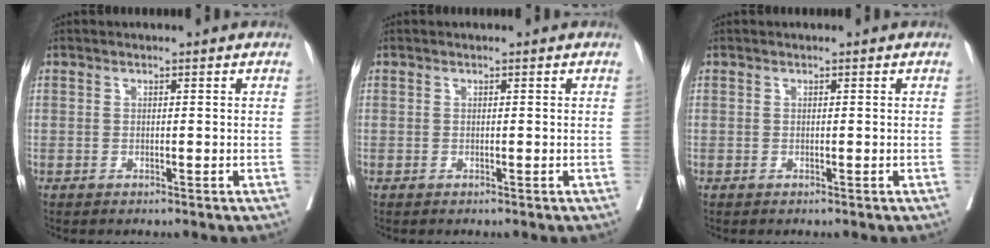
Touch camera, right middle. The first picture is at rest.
{"total": 0.0}
{"total": 0.0}